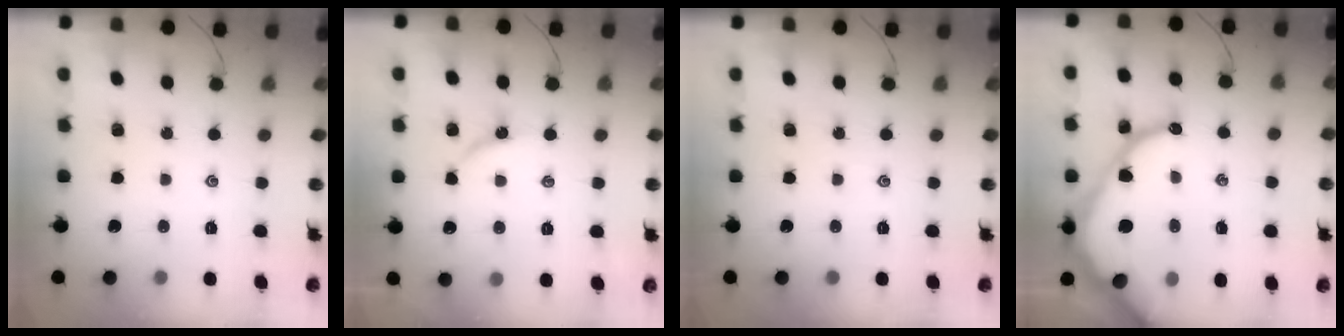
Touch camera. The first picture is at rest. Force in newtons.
{"total": 2.5, "press": 2.5, "slide": 0.4}
{"total": 0.0}
{"total": 16.2, "press": 16.2, "slide": 1.5}